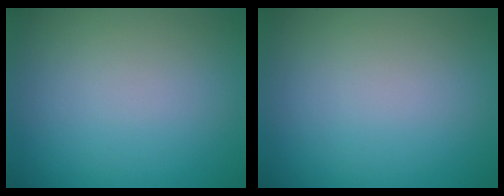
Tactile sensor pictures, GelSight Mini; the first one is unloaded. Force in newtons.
{"total": 0.0}